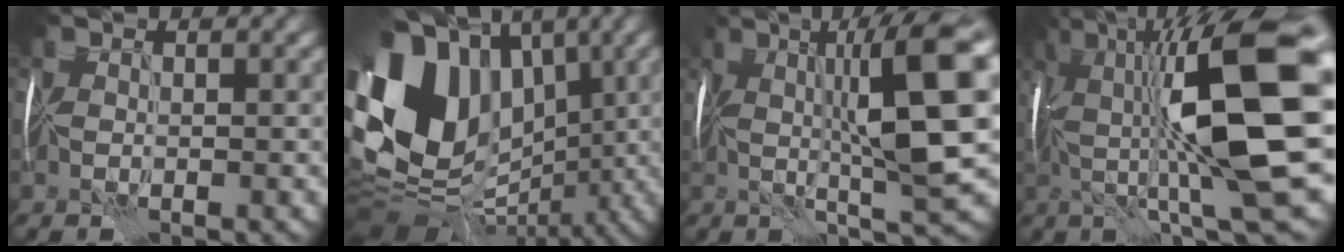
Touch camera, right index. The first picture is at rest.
{"total": 16.6, "force": [0.3, 12.9, 10.4], "torque": [-0.208, 0.010, 0.021]}
{"total": 11.6, "force": [1.2, 2.0, 11.4], "torque": [-0.174, 0.009, 0.028]}
{"total": 15.1, "force": [1.2, 3.6, 14.6], "torque": [-0.251, 0.013, 0.022]}